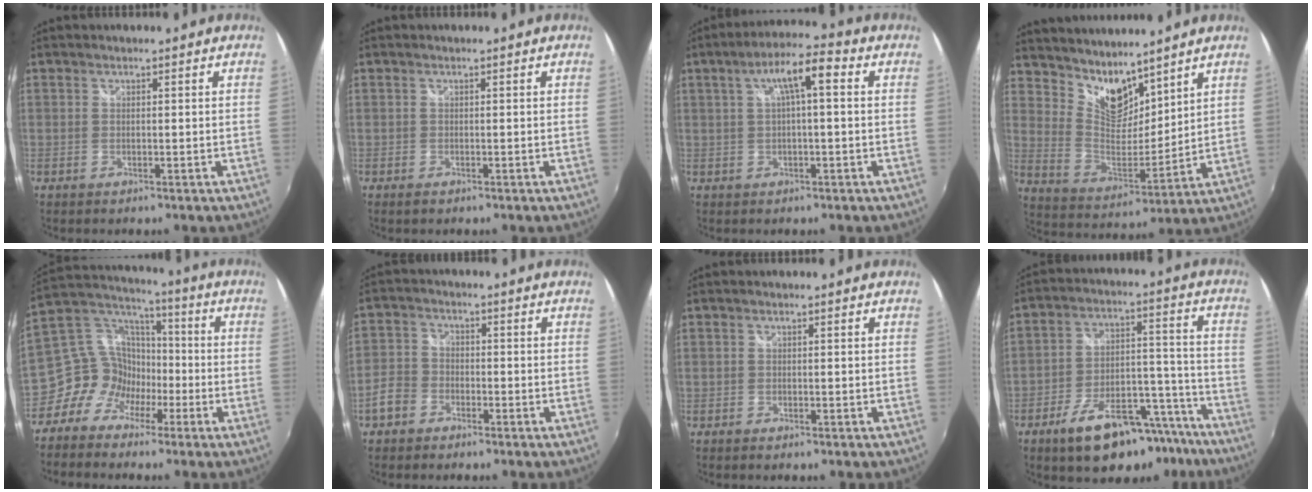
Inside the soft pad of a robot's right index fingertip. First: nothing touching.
{"total": 0.7, "force": [-0.5, 0.5, 0.2], "torque": [-0.005, -0.004, -0.011]}
{"total": 7.5, "force": [1.7, 1.6, 7.2], "torque": [-0.123, 0.024, 0.031]}
{"total": 10.9, "force": [9.1, 4.3, 4.1], "torque": [-0.078, -0.007, 0.178]}
{"total": 10.4, "force": [-5.4, 8.3, 3.2], "torque": [-0.065, 0.032, -0.113]}
{"total": 5.2, "force": [-3.1, 3.9, 1.5], "torque": [-0.037, 0.013, -0.064]}
{"total": 0.7, "force": [-0.6, 0.3, 0.2], "torque": [-0.007, -0.004, -0.012]}
{"total": 18.9, "force": [-13.7, 7.7, 10.5], "torque": [-0.168, 0.024, -0.188]}